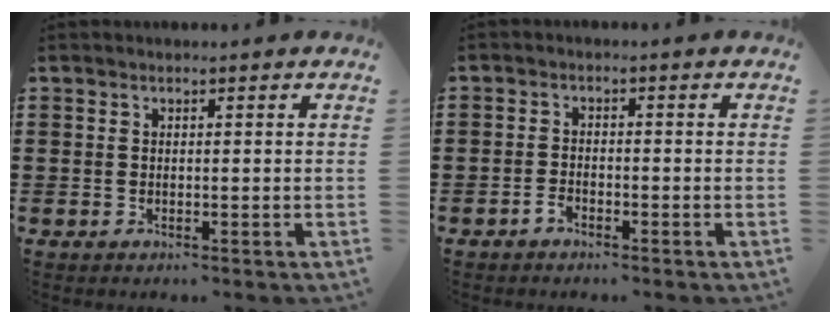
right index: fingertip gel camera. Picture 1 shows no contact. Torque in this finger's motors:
{"motor_torque": [2.14, 0.00, 0.12, 0.00]}